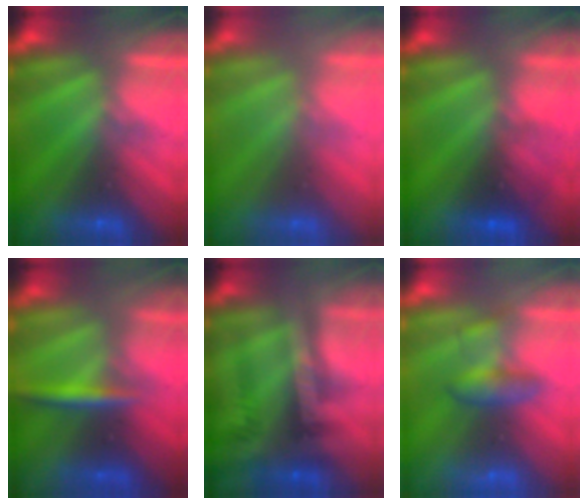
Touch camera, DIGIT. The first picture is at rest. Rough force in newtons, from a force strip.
{"total": 2.7}
{"total": 2.7}
{"total": 2.8}
{"total": 2.4}
{"total": 2.1}